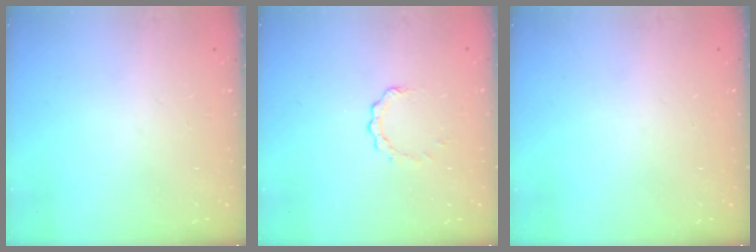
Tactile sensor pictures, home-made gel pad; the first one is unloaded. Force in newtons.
{"total": 2.7, "press": 2.7, "slide": 0.3}
{"total": 0.0}